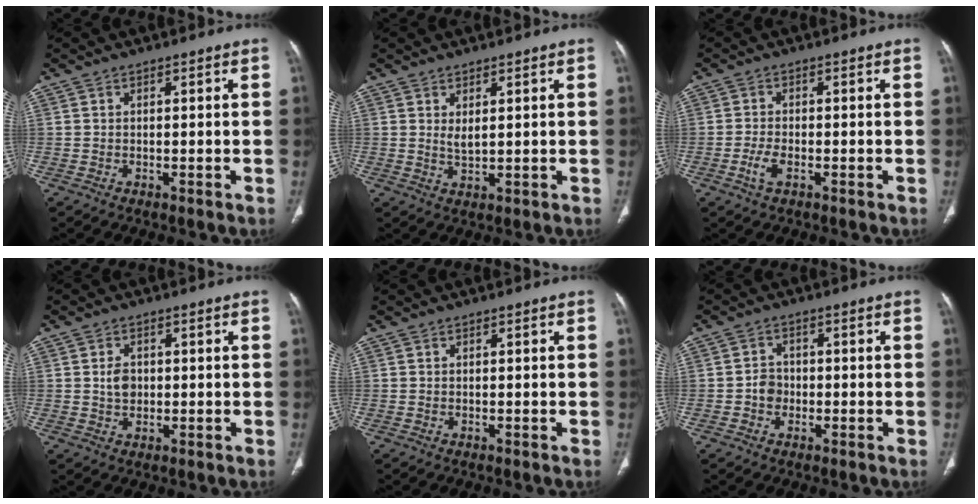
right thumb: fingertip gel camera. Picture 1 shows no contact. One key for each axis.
{"total": 2.4, "fx": 0.9, "fy": 0.8, "fz": 2.0, "tx": -0.038, "ty": -0.013, "tz": 0.022}
{"total": 3.5, "fx": -1.4, "fy": 1.7, "fz": 2.8, "tx": -0.065, "ty": 0.004, "tz": -0.025}
{"total": 3.2, "fx": 0.3, "fy": 2.4, "fz": 2.1, "tx": -0.030, "ty": 0.001, "tz": 0.005}
{"total": 0.0}
{"total": 3.1, "fx": -0.8, "fy": 2.7, "fz": 1.3, "tx": -0.006, "ty": 0.010, "tz": -0.020}